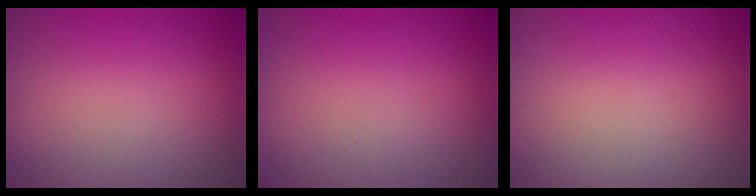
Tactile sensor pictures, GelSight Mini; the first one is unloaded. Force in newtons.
{"total": 0.0}
{"total": 0.0}